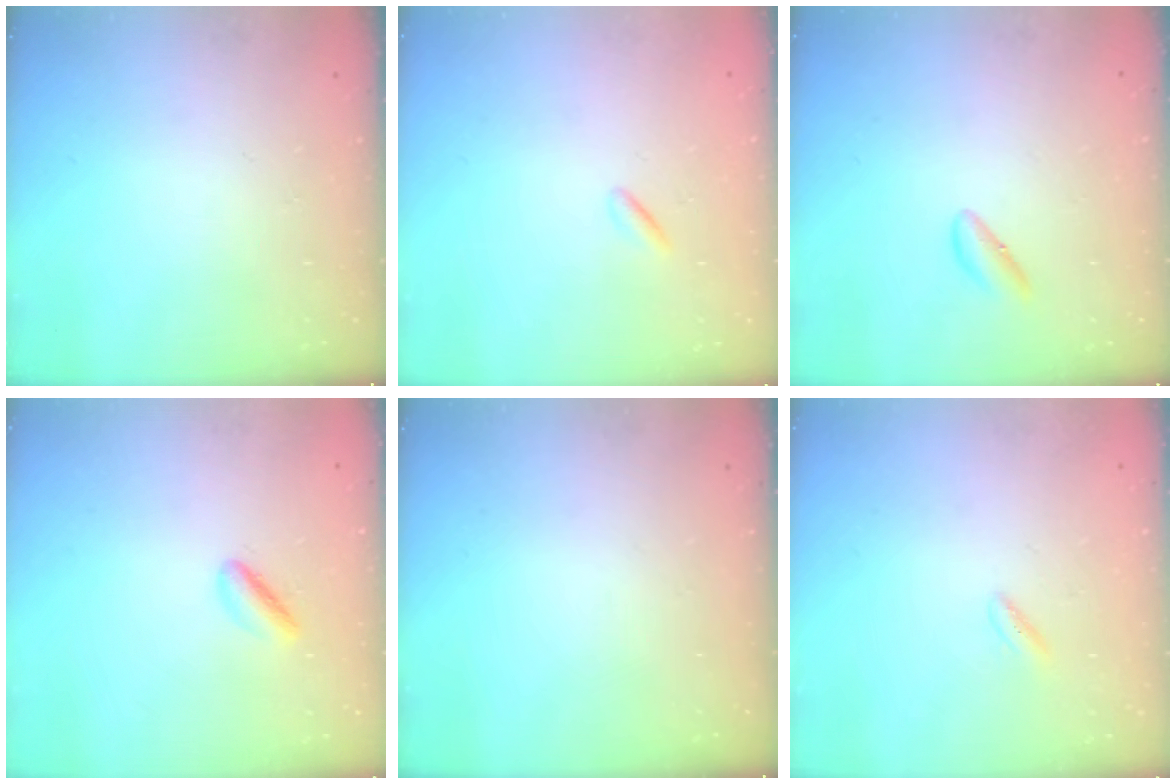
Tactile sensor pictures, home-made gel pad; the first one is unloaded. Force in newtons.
{"total": 0.5, "press": 0.4, "slide": 0.4}
{"total": 2.8, "press": 2.7, "slide": 0.8}
{"total": 3.3, "press": 3.1, "slide": 1.2}
{"total": 0.0}
{"total": 1.4, "press": 1.3, "slide": 0.6}